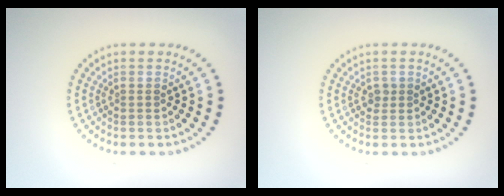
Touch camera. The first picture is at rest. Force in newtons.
{"total": 0.8, "press": 0.7, "slide": 0.3}